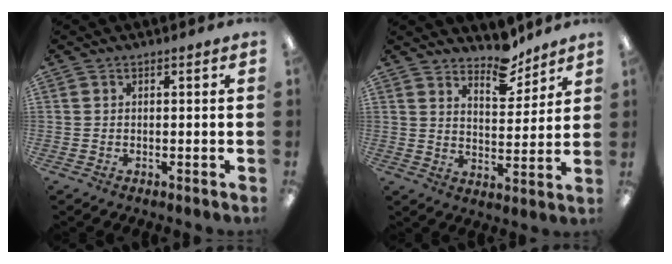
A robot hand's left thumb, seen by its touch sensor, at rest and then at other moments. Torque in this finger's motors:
{"motor_torque": [0.08, 0.05, -0.31, 0.09, 0.06]}